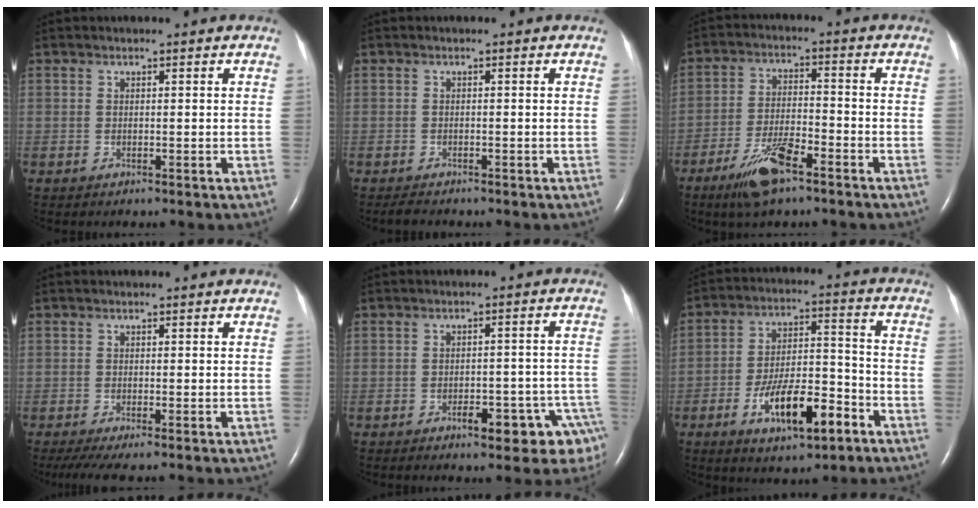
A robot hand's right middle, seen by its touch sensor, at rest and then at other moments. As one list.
[{"total": 1.3, "force": [-1.2, 0.3, 0.4], "torque": [-0.018, -0.006, -0.019]}, {"total": 8.5, "force": [-5.5, 1.8, 6.2], "torque": [-0.126, -0.012, -0.101]}, {"total": 3.5, "force": [-2.3, 0.4, 2.6], "torque": [-0.050, -0.013, -0.042]}, {"total": 8.6, "force": [-5.5, 3.0, 6.0], "torque": [-0.056, 0.024, -0.068]}, {"total": 12.3, "force": [-6.0, 3.8, 10.1], "torque": [-0.179, 0.009, -0.094]}]